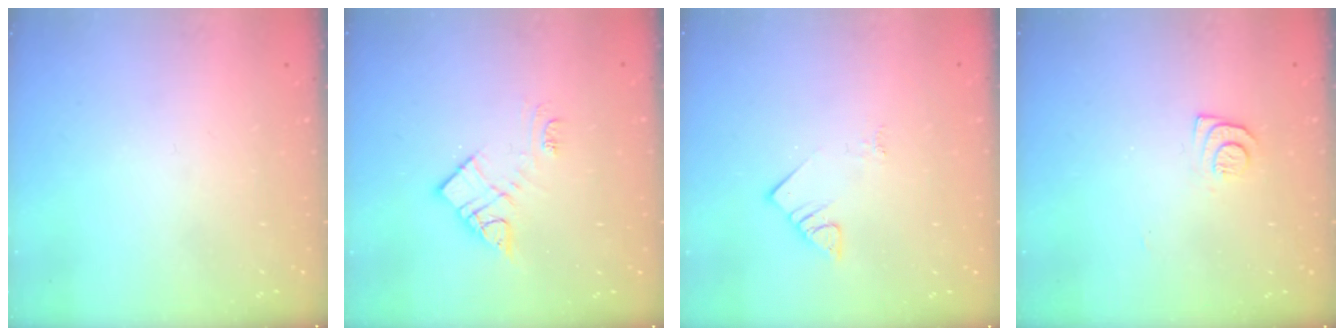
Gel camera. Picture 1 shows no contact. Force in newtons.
{"total": 11.8, "press": 11.8, "slide": 0.6}
{"total": 3.8, "press": 3.7, "slide": 0.6}
{"total": 6.6, "press": 6.5, "slide": 0.8}